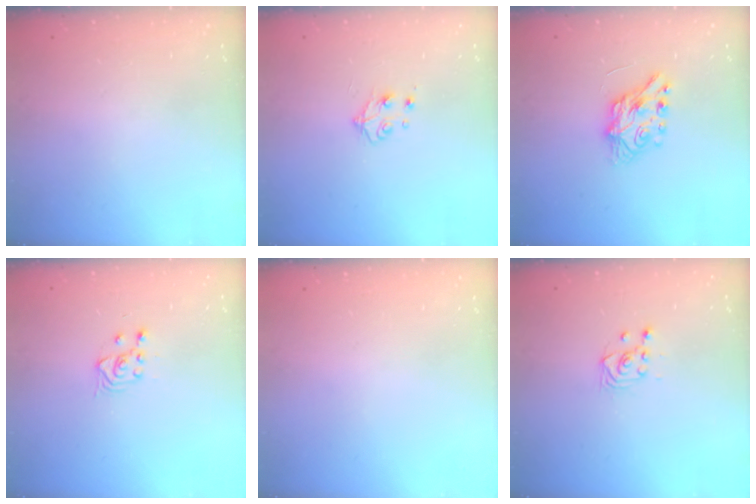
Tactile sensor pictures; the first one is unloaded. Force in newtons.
{"total": 4.9, "press": 4.9, "slide": 0.7}
{"total": 7.2, "press": 7.1, "slide": 0.4}
{"total": 3.4, "press": 3.1, "slide": 1.4}
{"total": 0.0}
{"total": 3.2, "press": 3.1, "slide": 0.9}